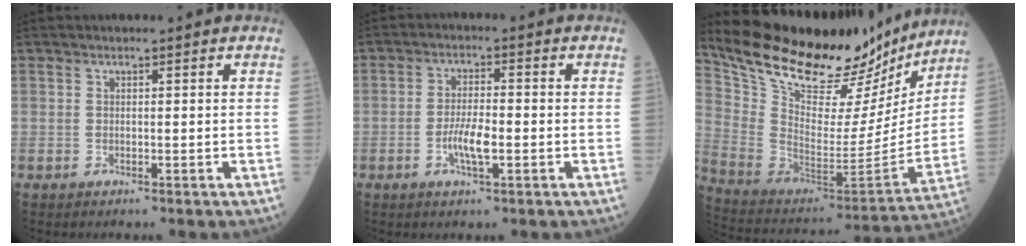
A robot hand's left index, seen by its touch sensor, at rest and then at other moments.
{"total": 4.3, "force": [-1.5, 0.9, 4.0], "torque": [-0.078, -0.004, -0.028]}
{"total": 26.9, "force": [23.1, 7.5, 11.5], "torque": [-0.193, -0.035, 0.351]}